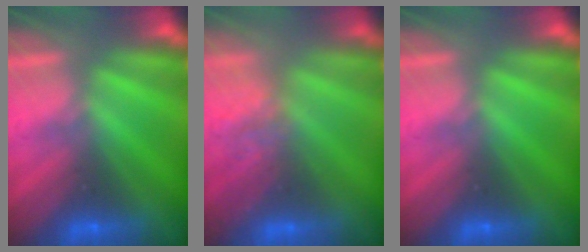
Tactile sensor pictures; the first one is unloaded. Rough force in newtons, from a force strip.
{"total": 3.1}
{"total": 0.0}